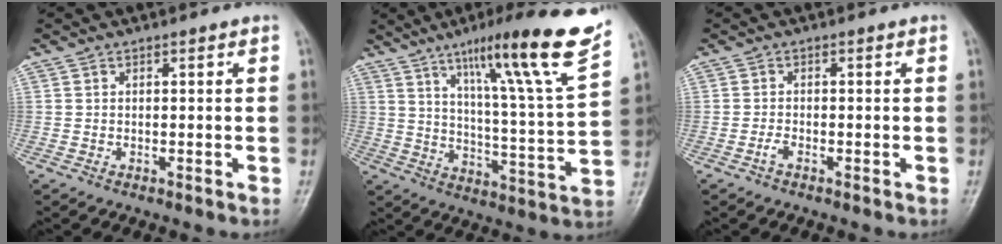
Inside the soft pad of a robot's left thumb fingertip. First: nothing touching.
{"total": 20.5, "force": [13.2, 0.7, 15.8], "torque": [-0.215, -0.063, 0.198]}
{"total": 1.1, "force": [-0.7, 0.4, 0.7], "torque": [-0.017, 0.001, -0.016]}